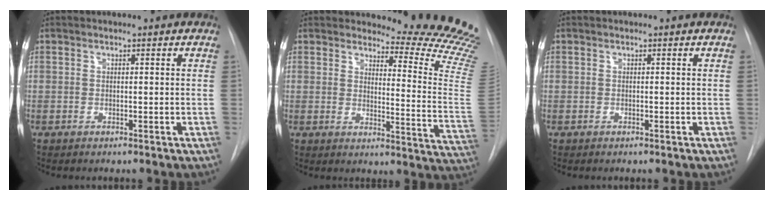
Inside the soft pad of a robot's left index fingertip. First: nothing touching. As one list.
[{"total": 13.8, "force": [13.5, -1.4, 2.4], "torque": [-0.020, -0.170, 0.130]}, {"total": 1.7, "force": [-1.7, -0.2, -0.3], "torque": [0.005, -0.005, -0.027]}]